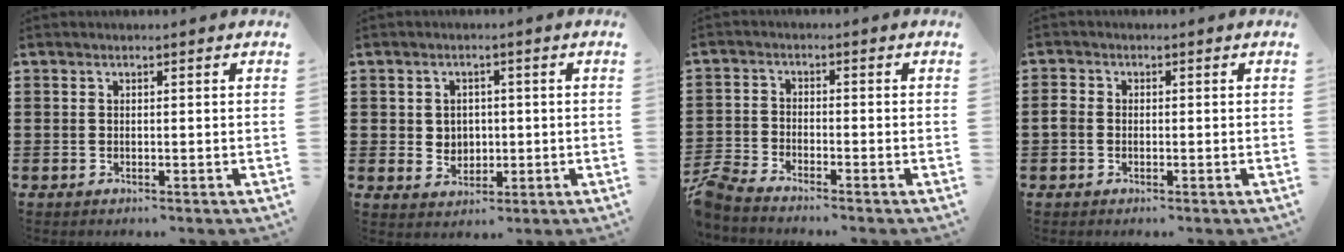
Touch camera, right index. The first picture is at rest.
{"total": 2.8, "force": [0.3, 2.7, 0.9], "torque": [-0.022, 0.003, 0.000]}
{"total": 3.3, "force": [-3.3, 0.1, 0.5], "torque": [-0.039, -0.006, -0.077]}
{"total": 1.5, "force": [-0.5, 1.2, 0.8], "torque": [-0.024, 0.001, -0.014]}